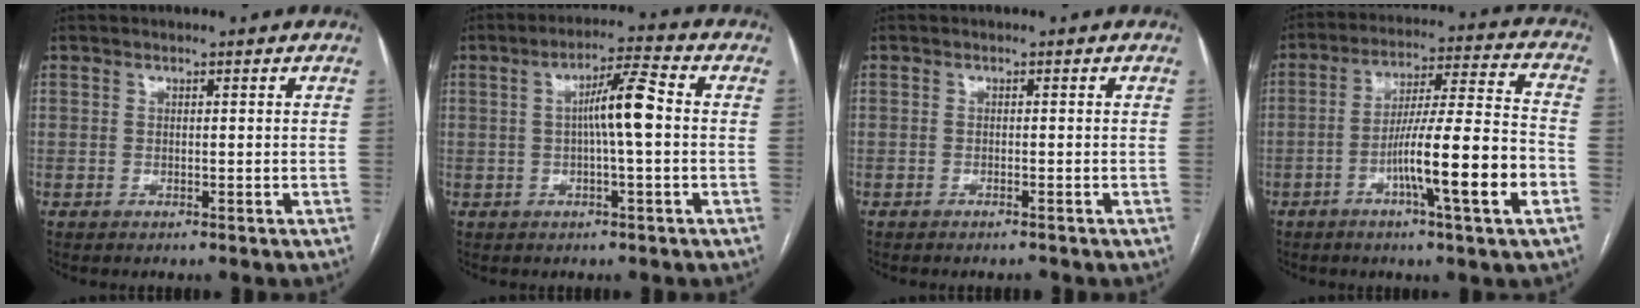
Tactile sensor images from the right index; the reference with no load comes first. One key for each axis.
{"total": 6.7, "fx": 0.2, "fy": 0.4, "fz": 6.7, "tx": -0.116, "ty": 0.017, "tz": 0.001}
{"total": 0.8, "fx": -0.8, "fy": -0.1, "fz": 0.2, "tx": -0.009, "ty": -0.002, "tz": -0.009}
{"total": 14.8, "fx": -5.2, "fy": -0.3, "fz": 13.9, "tx": -0.229, "ty": 0.002, "tz": -0.086}